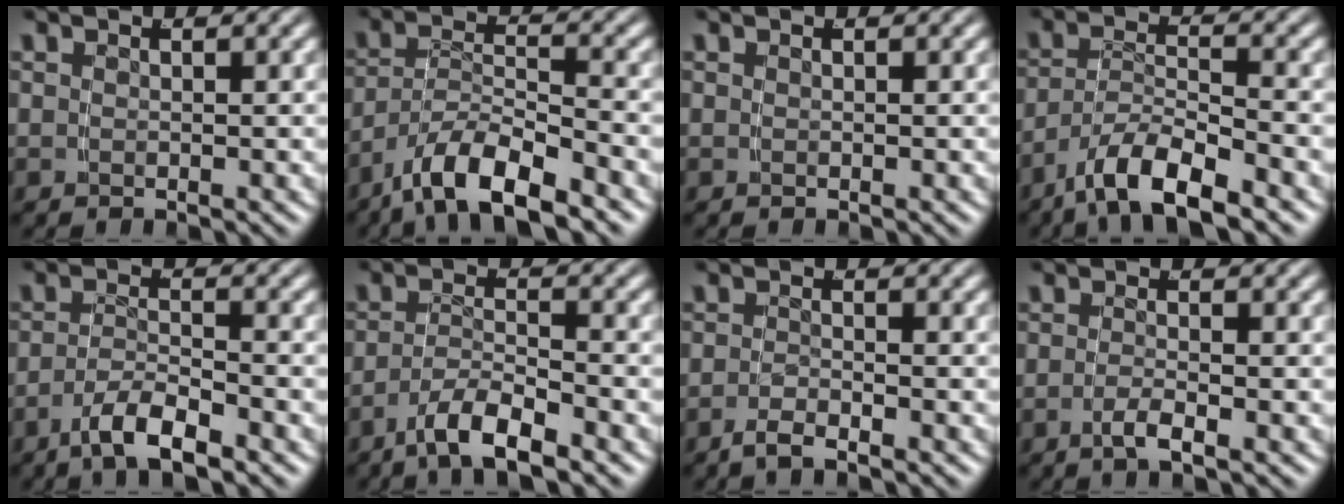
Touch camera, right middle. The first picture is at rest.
{"total": 6.4, "force": [-4.5, 2.6, 3.8], "torque": [-0.062, -0.006, -0.077]}
{"total": 0.0}
{"total": 5.8, "force": [-3.9, 2.2, 3.7], "torque": [-0.063, -0.005, -0.069]}
{"total": 3.7, "force": [-2.7, 0.8, 2.4], "torque": [-0.042, -0.005, -0.049]}
{"total": 4.2, "force": [-3.1, 1.2, 2.6], "torque": [-0.043, -0.004, -0.055]}
{"total": 2.1, "force": [-1.9, 0.2, 0.8], "torque": [-0.021, -0.003, -0.036]}
{"total": 1.9, "force": [-1.5, -0.2, 1.2], "torque": [-0.027, -0.004, -0.028]}